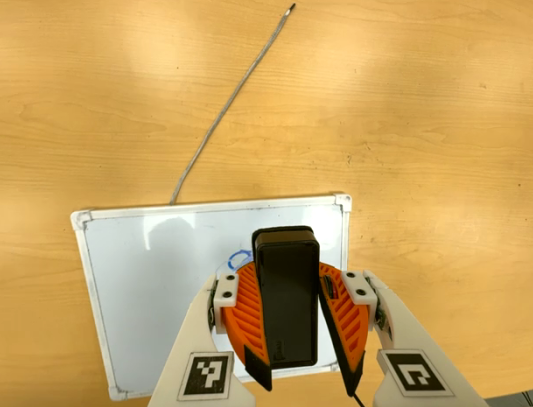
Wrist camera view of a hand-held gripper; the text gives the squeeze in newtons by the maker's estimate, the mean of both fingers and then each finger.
{"total": 8.5, "left": 9.0, "right": 8.1}